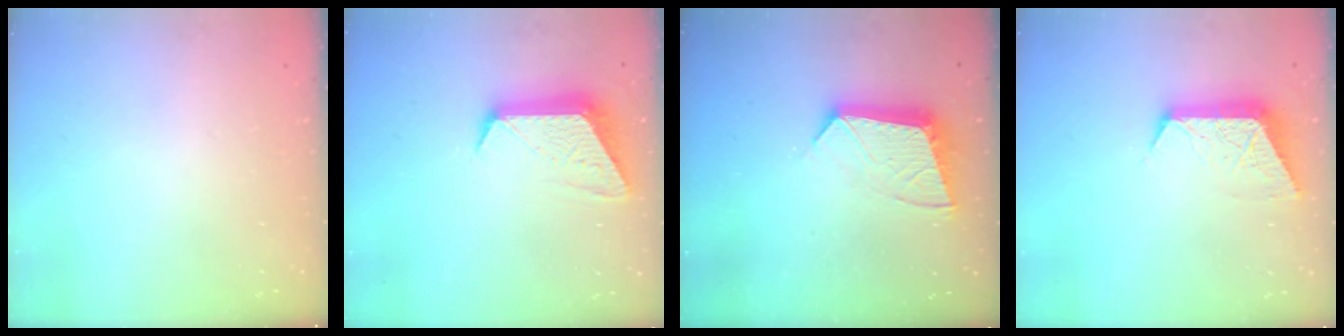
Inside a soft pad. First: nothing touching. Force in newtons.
{"total": 11.4, "press": 11.4, "slide": 0.9}
{"total": 12.1, "press": 12.1, "slide": 1.0}
{"total": 9.5, "press": 9.5, "slide": 0.2}